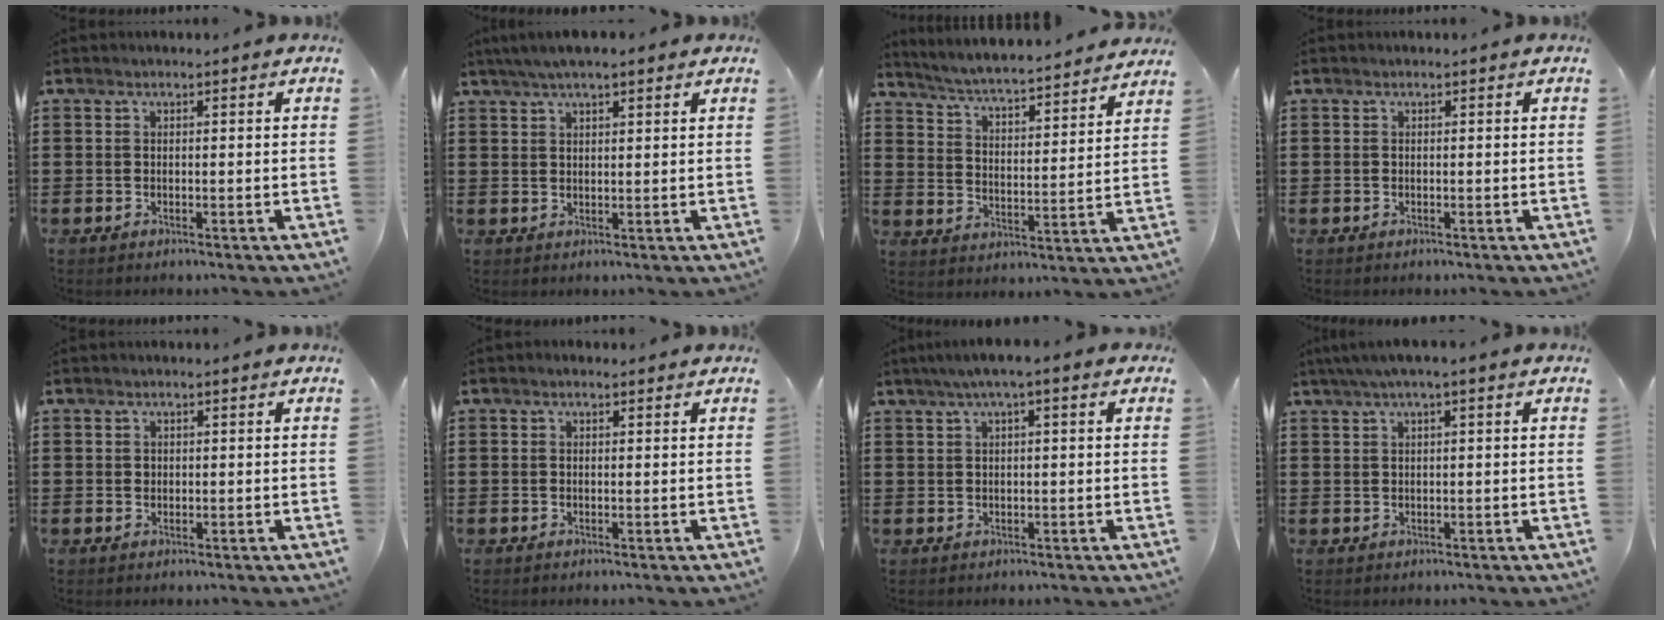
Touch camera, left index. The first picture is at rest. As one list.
[{"total": 3.7, "force": [2.7, 0.8, 2.3], "torque": [-0.050, 0.005, 0.050]}, {"total": 4.7, "force": [4.6, -0.5, 0.9], "torque": [-0.041, -0.041, 0.073]}, {"total": 0.0}, {"total": 0.7, "force": [0.3, 0.6, 0.3], "torque": [-0.007, 0.004, 0.007]}, {"total": 0.5, "force": [0.3, 0.3, 0.3], "torque": [-0.007, 0.004, 0.005]}, {"total": 2.7, "force": [0.9, 0.2, 2.5], "torque": [-0.047, 0.002, 0.014]}, {"total": 2.2, "force": [0.7, 0.0, 2.1], "torque": [-0.038, 0.000, 0.013]}]